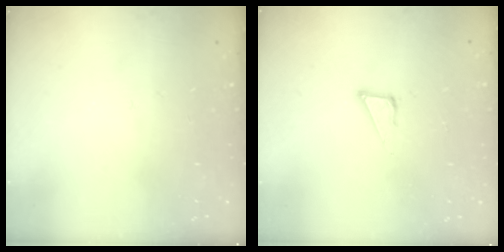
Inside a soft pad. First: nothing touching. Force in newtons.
{"total": 4.8, "press": 4.8, "slide": 0.4}